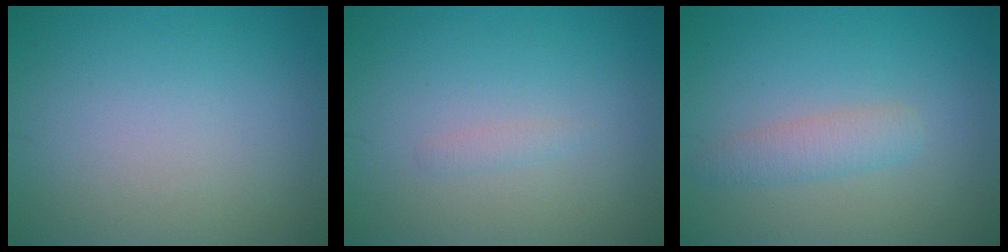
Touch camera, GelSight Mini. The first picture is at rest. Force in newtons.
{"total": 0.7, "press": 0.7, "slide": 0.0}
{"total": 2.2, "press": 2.2, "slide": 0.1}